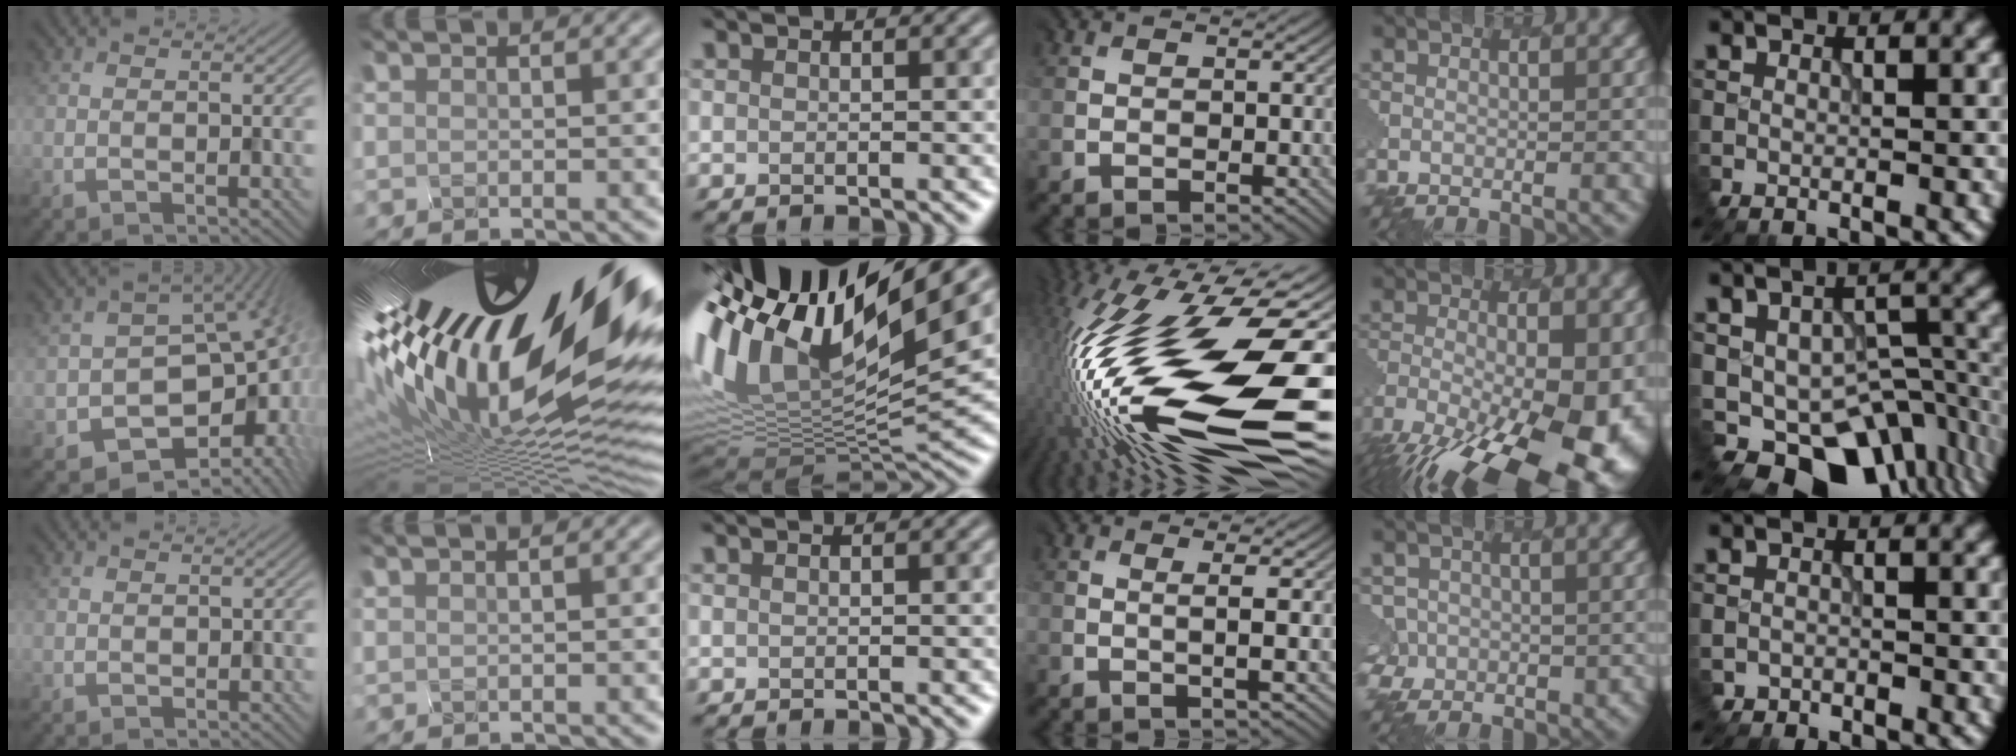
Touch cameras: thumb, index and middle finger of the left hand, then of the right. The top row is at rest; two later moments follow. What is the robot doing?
{"motion": "disassemble", "object": "battery cover"}